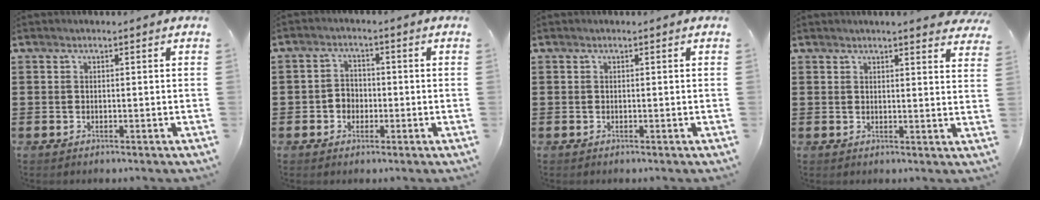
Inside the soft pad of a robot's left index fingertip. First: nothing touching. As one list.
[{"total": 2.7, "force": [-1.1, 2.3, 0.8], "torque": [-0.024, 0.006, -0.025]}, {"total": 0.0}, {"total": 2.7, "force": [2.6, -0.4, 0.7], "torque": [-0.015, -0.011, 0.047]}]